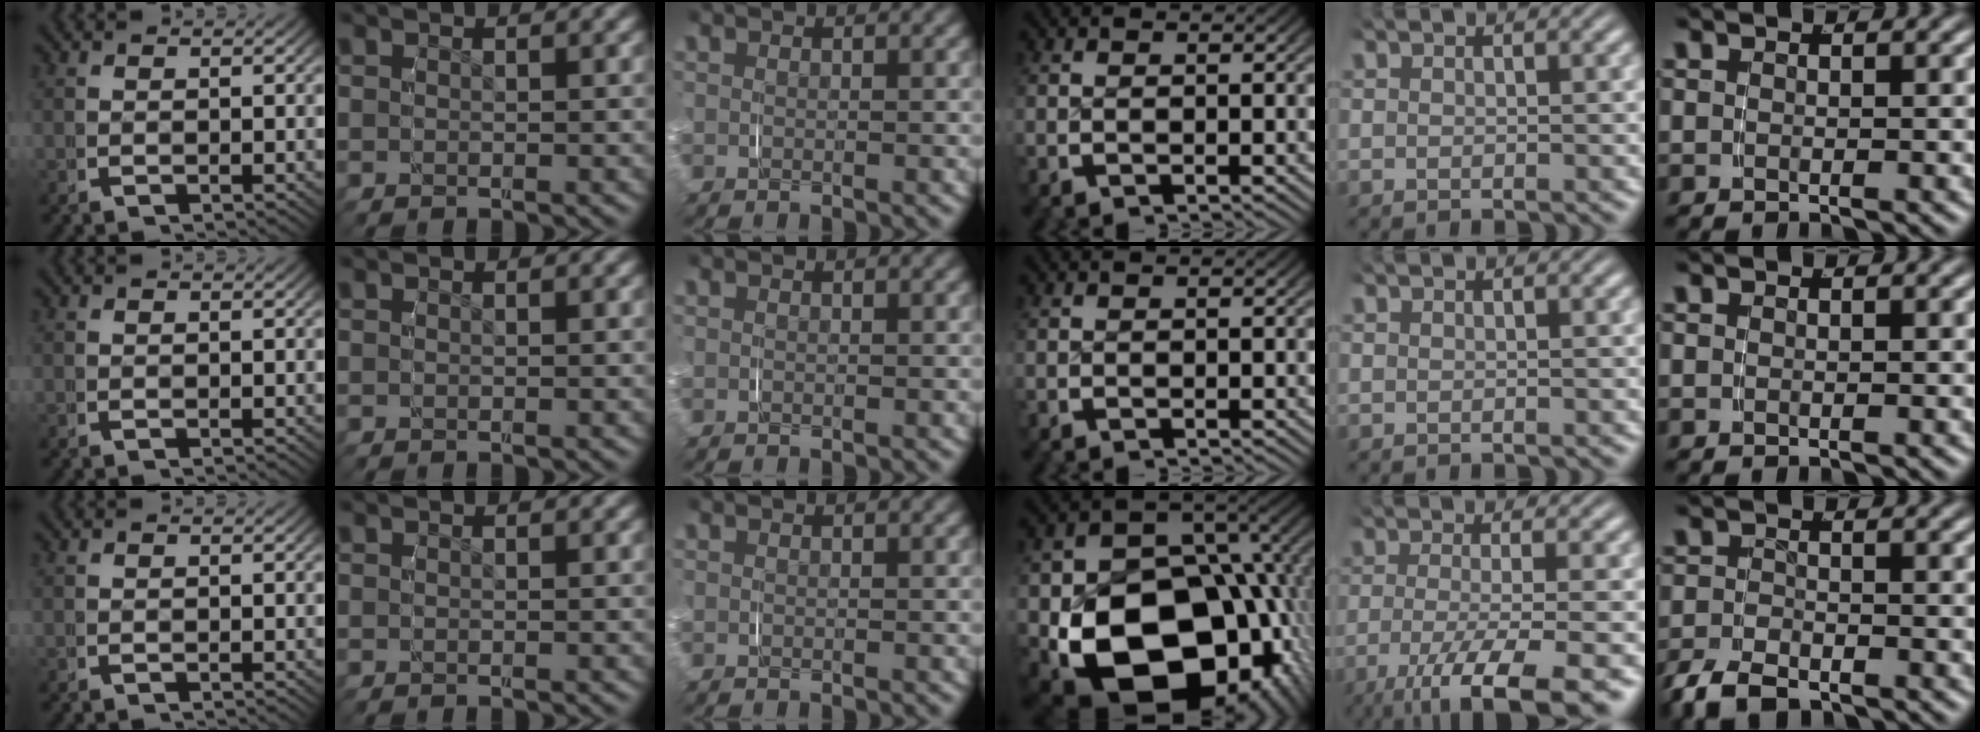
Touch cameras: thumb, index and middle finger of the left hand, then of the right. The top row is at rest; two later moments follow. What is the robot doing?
{"motion": "grasp_and_lifting", "object": "paper plate"}